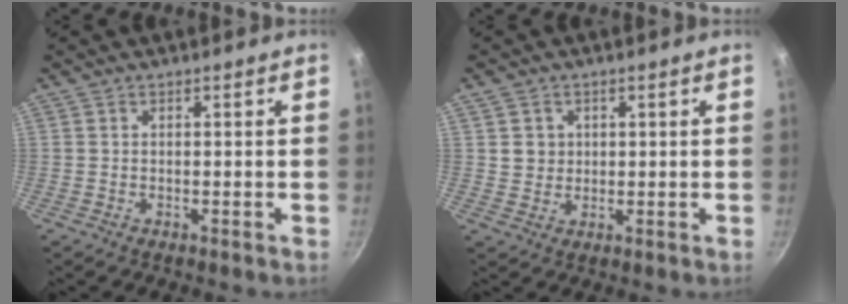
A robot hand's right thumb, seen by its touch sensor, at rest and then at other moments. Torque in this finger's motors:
{"motor_torque": [-0.77, 1.02, 0.29, -0.21, 0.05]}